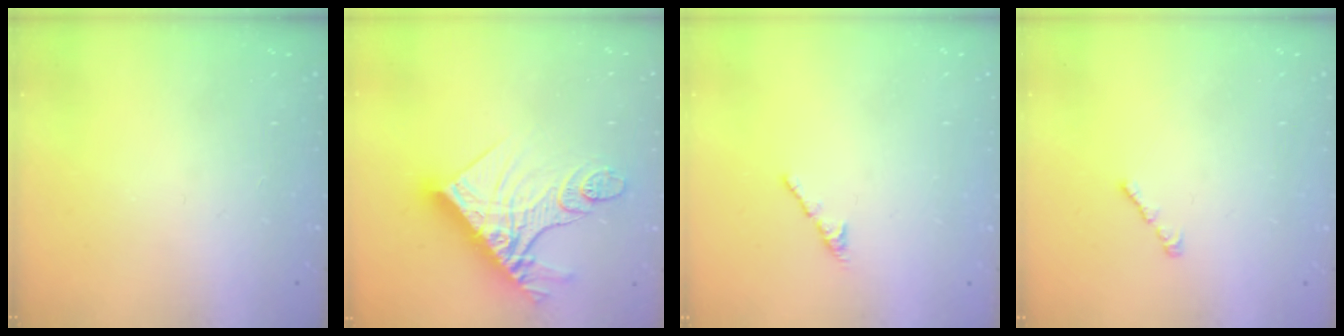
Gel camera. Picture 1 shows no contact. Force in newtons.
{"total": 19.0, "press": 18.9, "slide": 2.3}
{"total": 2.7, "press": 2.6, "slide": 0.8}
{"total": 1.1, "press": 0.9, "slide": 0.5}